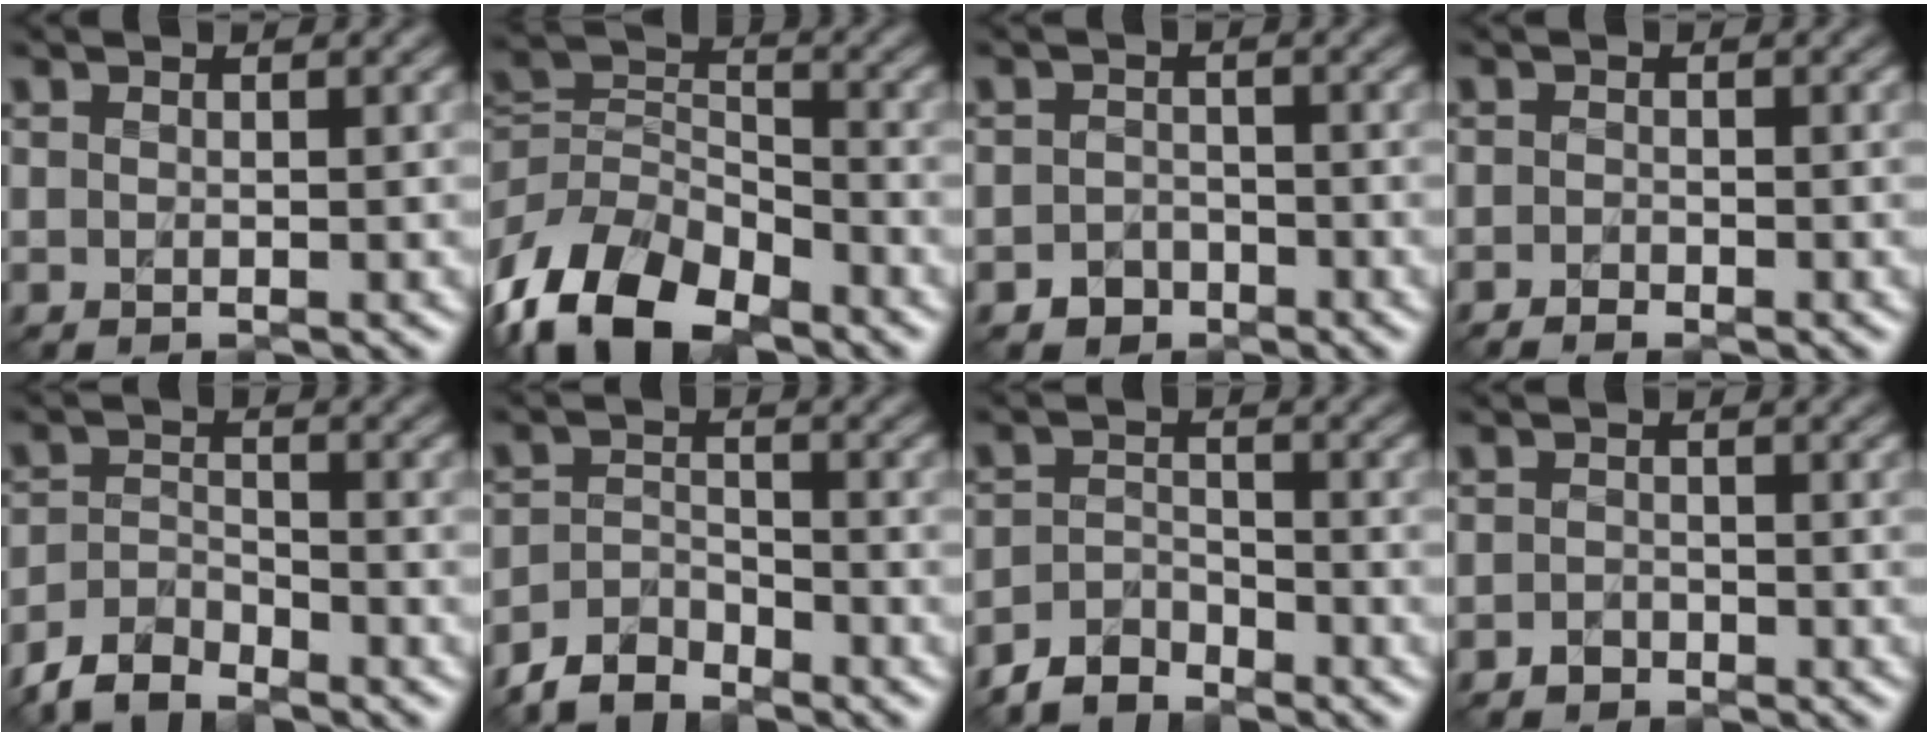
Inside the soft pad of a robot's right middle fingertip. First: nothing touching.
{"total": 10.0, "force": [-5.7, 5.8, 5.8], "torque": [-0.110, -0.011, -0.118]}
{"total": 1.9, "force": [-1.2, 1.4, 0.4], "torque": [0.001, 0.004, -0.024]}
{"total": 1.1, "force": [-0.9, 0.4, 0.6], "torque": [-0.010, -0.002, -0.018]}
{"total": 3.6, "force": [-3.2, 1.2, 1.3], "torque": [-0.026, -0.001, -0.073]}
{"total": 3.4, "force": [-3.0, 1.2, 0.9], "torque": [-0.018, 0.002, -0.070]}
{"total": 3.0, "force": [-2.7, 1.1, 0.6], "torque": [-0.011, 0.005, -0.060]}
{"total": 1.1, "force": [-0.8, 0.7, 0.2], "torque": [0.000, 0.003, -0.015]}